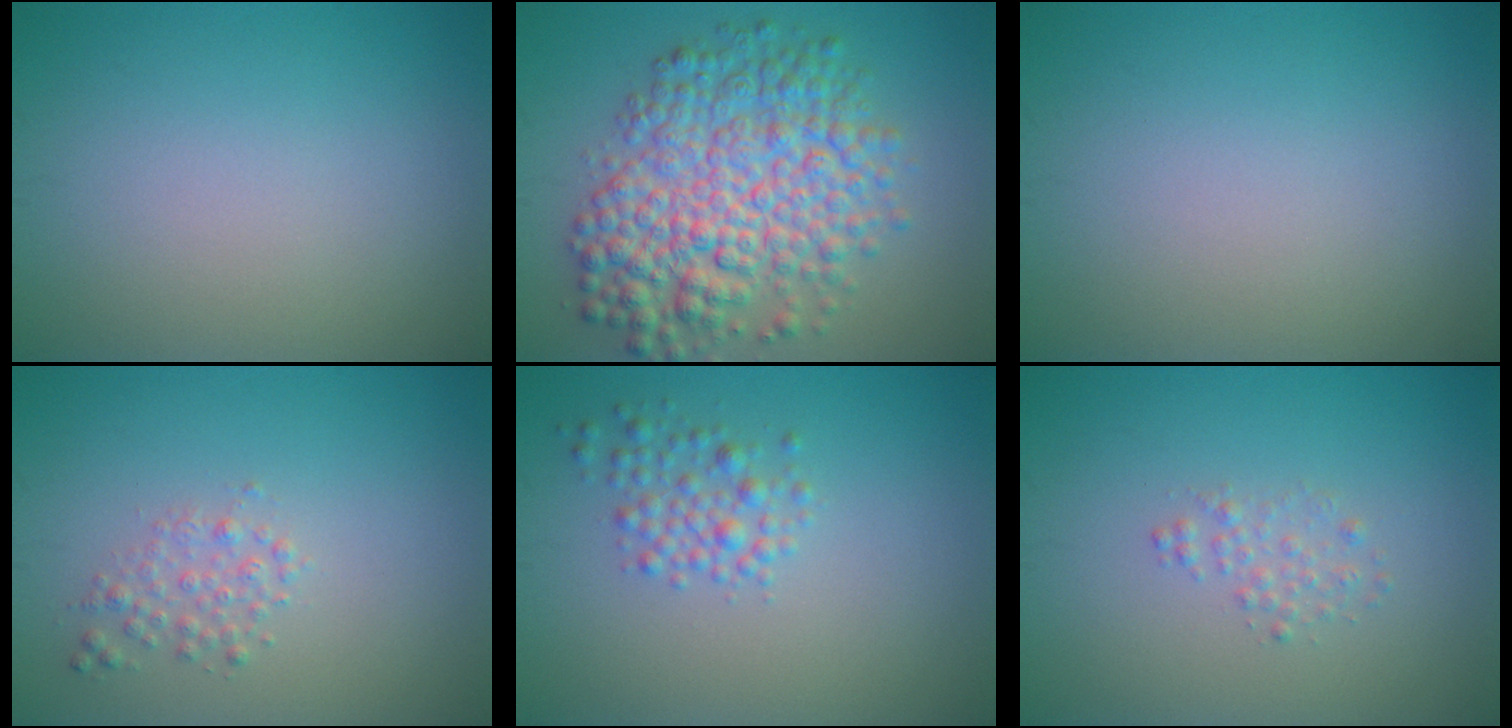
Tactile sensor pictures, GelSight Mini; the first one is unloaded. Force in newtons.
{"total": 8.7, "press": 8.7, "slide": 0.1}
{"total": 0.0}
{"total": 1.5, "press": 1.5, "slide": 0.1}
{"total": 2.3, "press": 2.3, "slide": 0.1}
{"total": 1.2, "press": 1.2, "slide": 0.0}